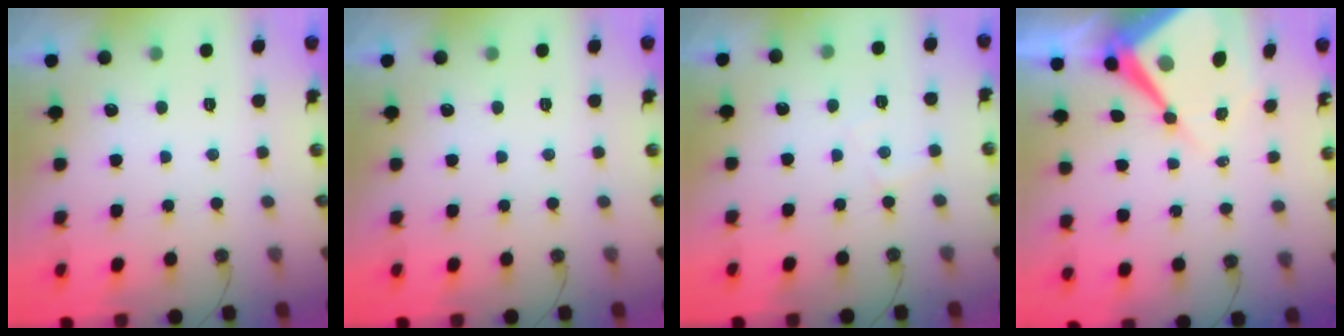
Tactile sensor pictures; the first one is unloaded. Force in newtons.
{"total": 0.0}
{"total": 4.8, "press": 4.8, "slide": 0.5}
{"total": 12.8, "press": 12.7, "slide": 1.2}